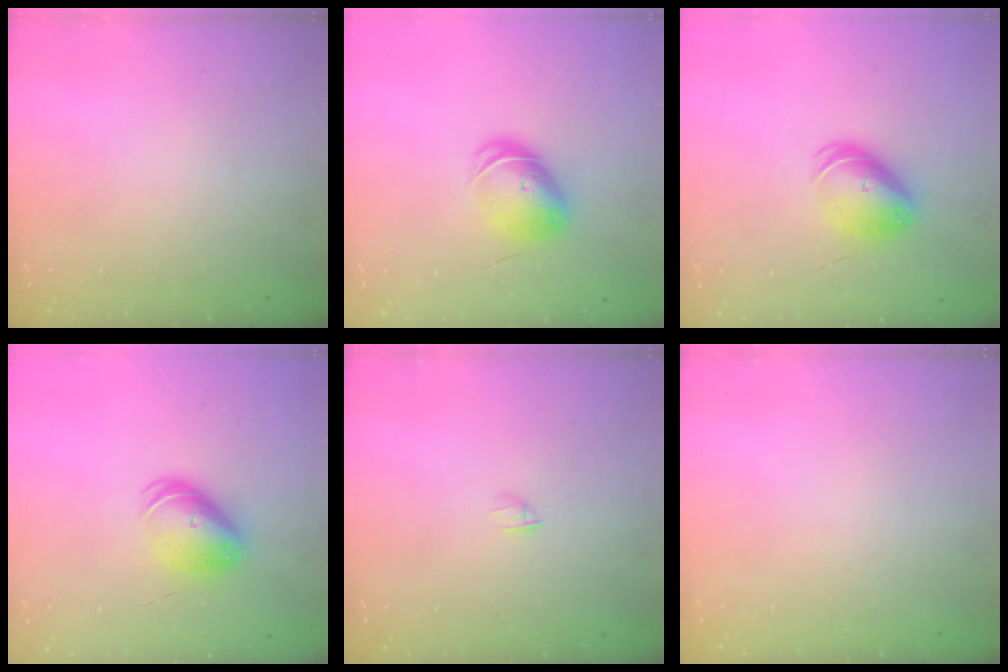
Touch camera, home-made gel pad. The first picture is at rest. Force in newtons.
{"total": 8.5, "press": 8.4, "slide": 1.1}
{"total": 9.7, "press": 9.6, "slide": 1.5}
{"total": 9.7, "press": 9.6, "slide": 1.5}
{"total": 1.6, "press": 1.5, "slide": 0.4}
{"total": 0.0}